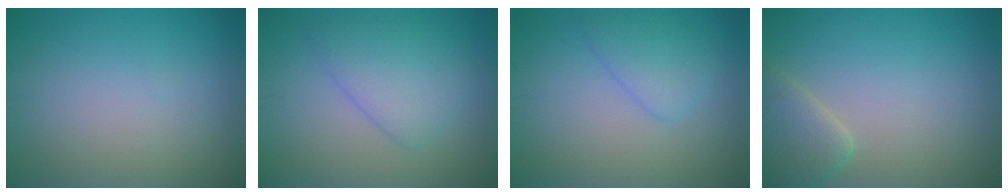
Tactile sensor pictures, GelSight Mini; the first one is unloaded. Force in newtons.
{"total": 4.1, "press": 4.1, "slide": 0.2}
{"total": 2.6, "press": 2.6, "slide": 0.0}
{"total": 3.3, "press": 3.3, "slide": 0.2}